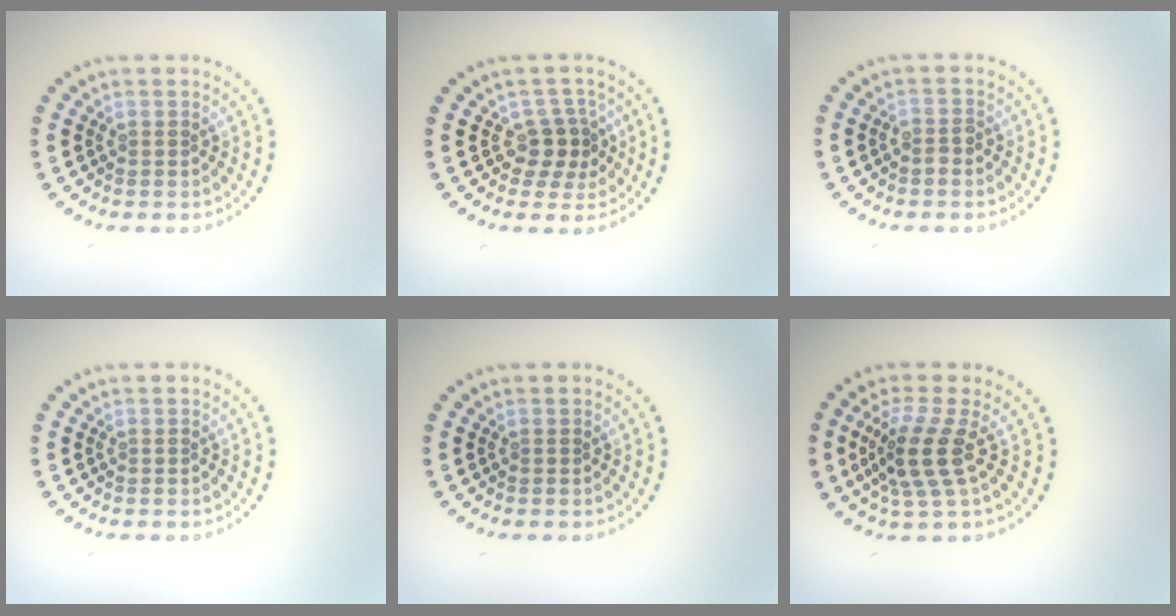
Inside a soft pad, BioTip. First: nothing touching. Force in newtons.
{"total": 2.4, "press": 2.0, "slide": 1.2}
{"total": 0.9, "press": 0.7, "slide": 0.5}
{"total": 0.0}
{"total": 0.0}
{"total": 3.9, "press": 3.1, "slide": 2.4}